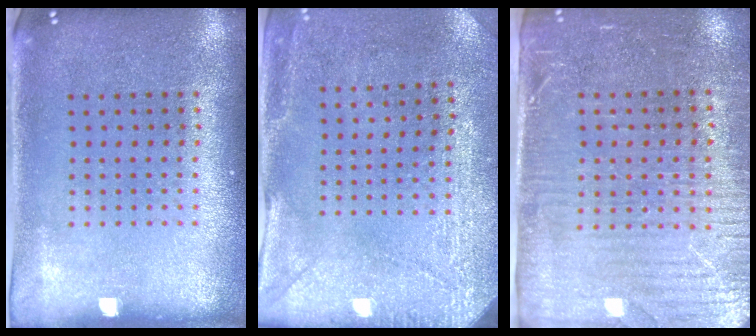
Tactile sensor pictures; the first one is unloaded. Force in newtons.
{"total": 3.0, "press": 2.6, "slide": 1.4}
{"total": 3.5, "press": 3.1, "slide": 1.5}